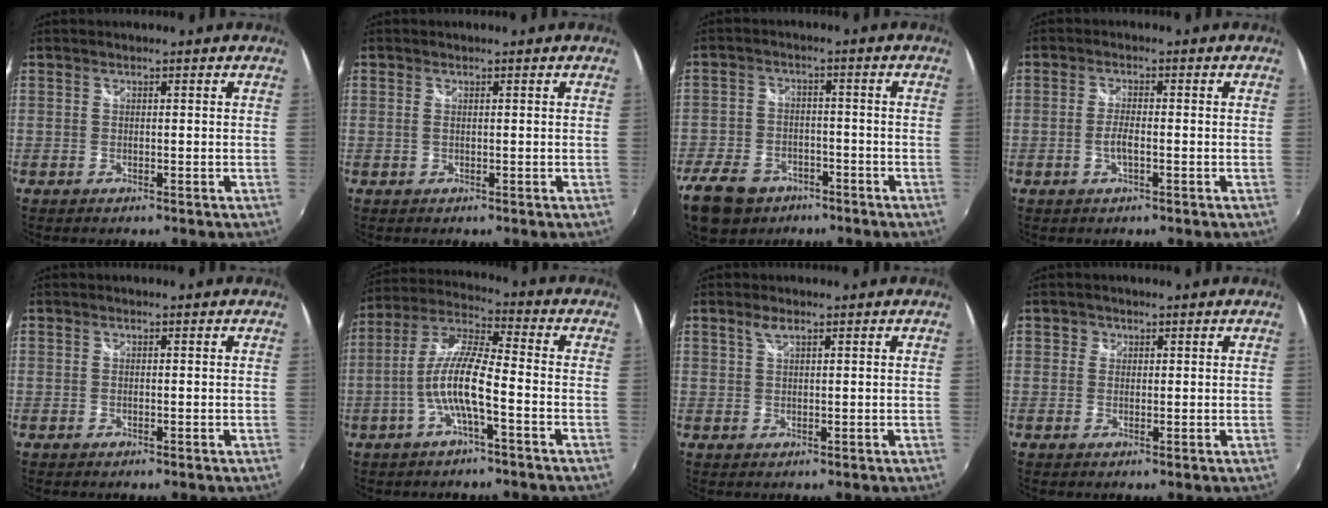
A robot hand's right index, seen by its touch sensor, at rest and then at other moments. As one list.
[{"total": 0.6, "force": [0.1, 0.2, 0.6], "torque": [-0.013, 0.000, 0.000]}, {"total": 14.3, "force": [-9.1, 9.0, 6.3], "torque": [-0.178, 0.000, -0.147]}, {"total": 2.8, "force": [-1.0, 0.8, 2.6], "torque": [-0.052, -0.002, -0.019]}, {"total": 0.0}, {"total": 10.2, "force": [-3.4, 1.5, 9.5], "torque": [-0.202, 0.005, -0.064]}, {"total": 1.7, "force": [1.1, 0.6, 1.1], "torque": [-0.021, 0.003, 0.019]}, {"total": 1.4, "force": [0.3, 1.3, 0.1], "torque": [0.001, 0.002, -0.001]}]